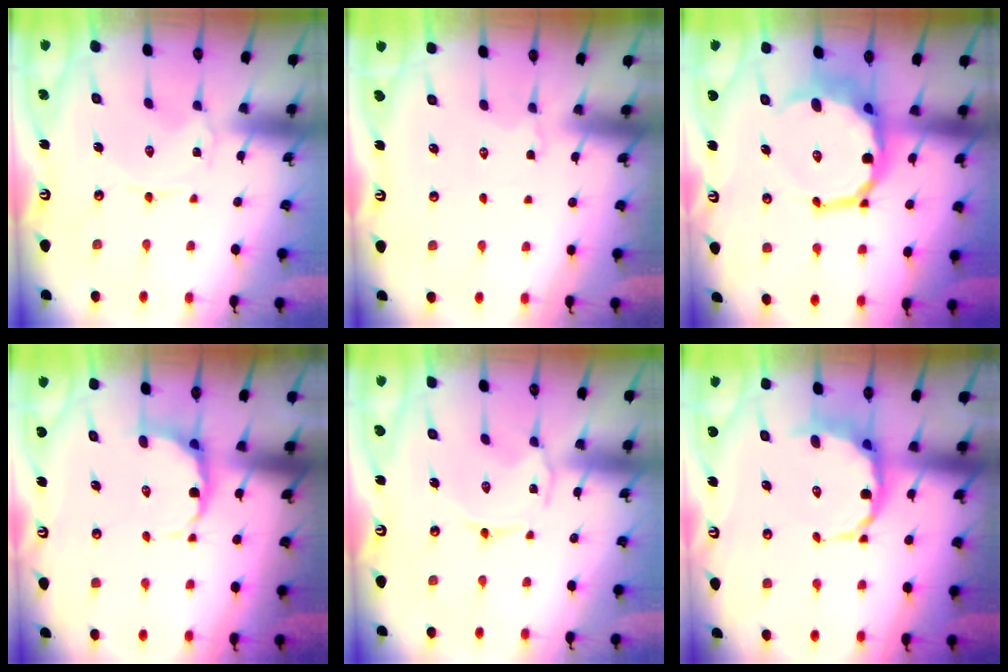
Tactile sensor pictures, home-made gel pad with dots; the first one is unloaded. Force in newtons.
{"total": 2.6, "press": 2.2, "slide": 1.4}
{"total": 13.5, "press": 13.1, "slide": 3.2}
{"total": 7.6, "press": 7.4, "slide": 1.8}
{"total": 1.7, "press": 1.6, "slide": 0.5}
{"total": 8.4, "press": 8.0, "slide": 2.5}